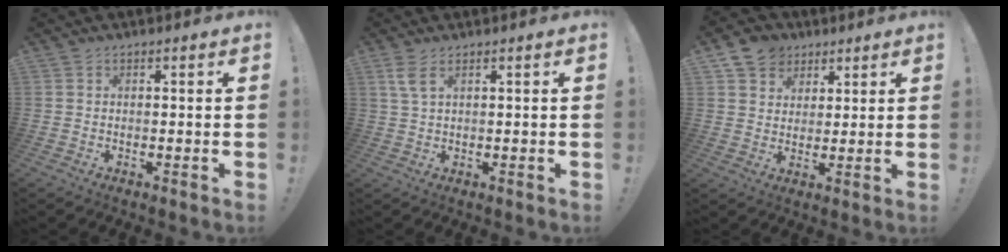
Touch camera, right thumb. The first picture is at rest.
{"total": 3.8, "force": [1.9, 1.2, 3.1], "torque": [-0.064, -0.002, 0.035]}
{"total": 8.3, "force": [4.7, 6.5, 1.9], "torque": [-0.035, -0.025, 0.097]}